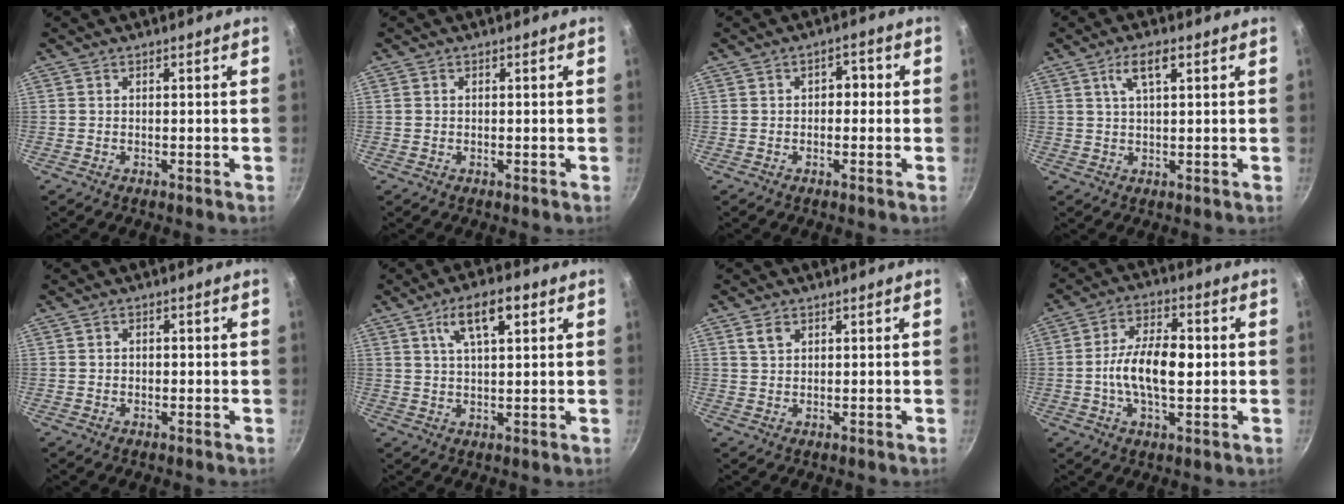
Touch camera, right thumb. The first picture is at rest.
{"total": 0.7, "force": [0.2, 0.6, 0.2], "torque": [-0.003, 0.002, 0.003]}
{"total": 3.0, "force": [-0.1, 2.2, 2.0], "torque": [-0.004, 0.012, -0.005]}
{"total": 5.1, "force": [2.2, 1.8, 4.3], "torque": [-0.075, 0.002, 0.043]}
{"total": 1.3, "force": [0.0, 1.1, 0.7], "torque": [-0.008, 0.005, -0.002]}
{"total": 9.0, "force": [3.9, 3.5, 7.3], "torque": [-0.114, 0.000, 0.067]}
{"total": 2.5, "force": [1.3, 1.7, 1.4], "torque": [-0.017, 0.000, 0.026]}
{"total": 11.6, "force": [-0.2, 5.9, 10.0], "torque": [-0.165, 0.017, -0.013]}